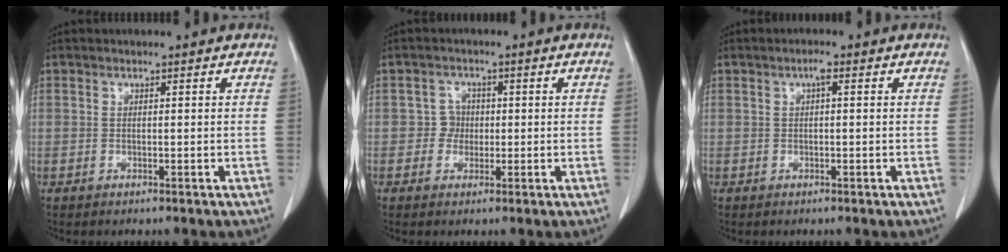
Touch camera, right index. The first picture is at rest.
{"total": 2.4, "force": [-0.2, 2.4, 0.4], "torque": [0.003, 0.009, -0.007]}
{"total": 1.3, "force": [0.4, 0.3, 1.2], "torque": [-0.021, 0.004, 0.005]}